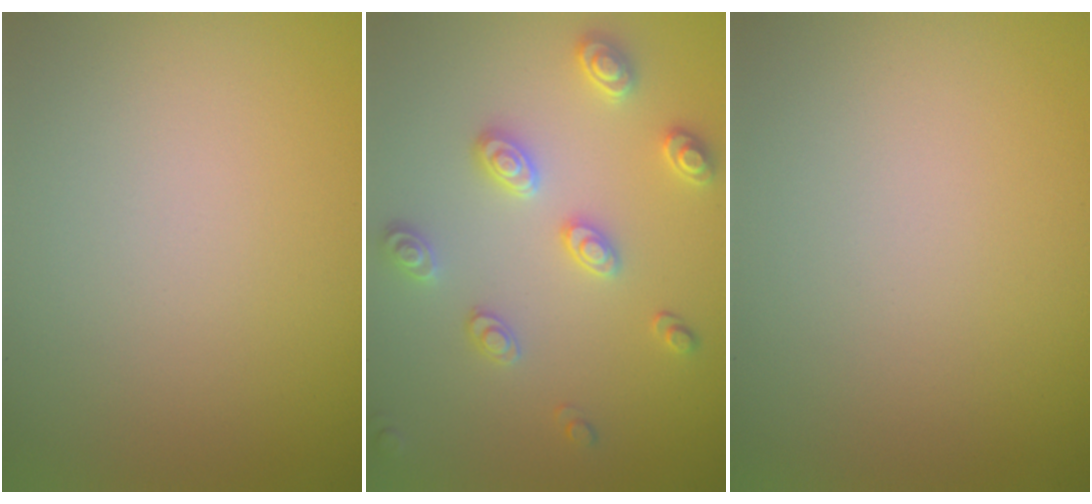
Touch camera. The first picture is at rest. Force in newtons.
{"total": 3.0, "press": 2.9, "slide": 0.6}
{"total": 0.0}